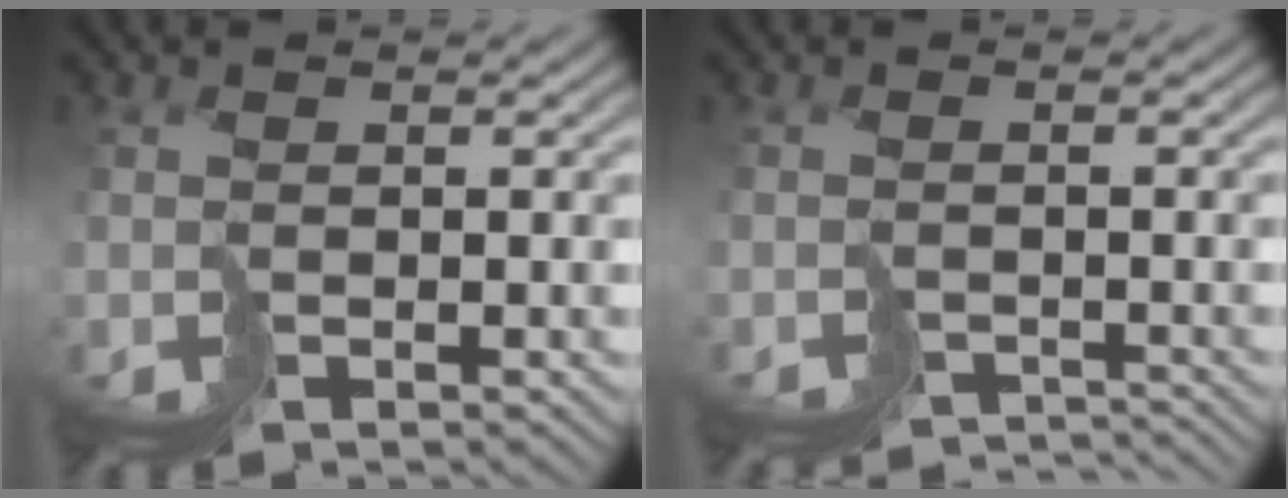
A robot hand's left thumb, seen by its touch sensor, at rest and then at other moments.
{"total": 3.2, "force": [-3.2, 0.2, 0.3], "torque": [-0.004, -0.011, -0.052]}